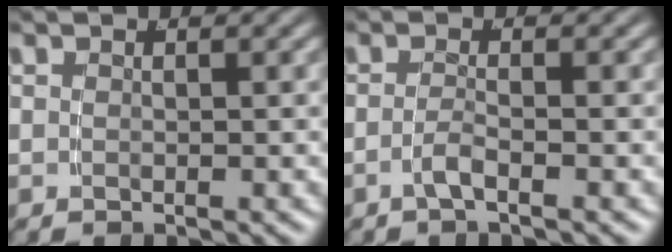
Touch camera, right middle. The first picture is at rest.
{"total": 1.7, "force": [-1.3, -0.4, 1.0], "torque": [-0.021, -0.003, -0.025]}